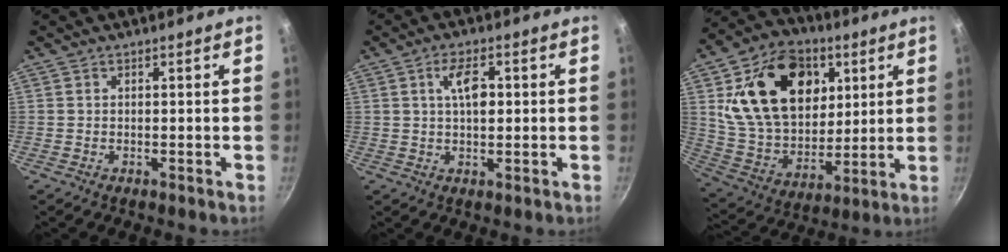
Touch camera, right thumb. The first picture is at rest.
{"total": 5.6, "force": [1.1, 2.6, 4.9], "torque": [-0.076, 0.005, 0.016]}
{"total": 25.5, "force": [8.1, 17.9, 16.3], "torque": [-0.251, -0.019, 0.145]}